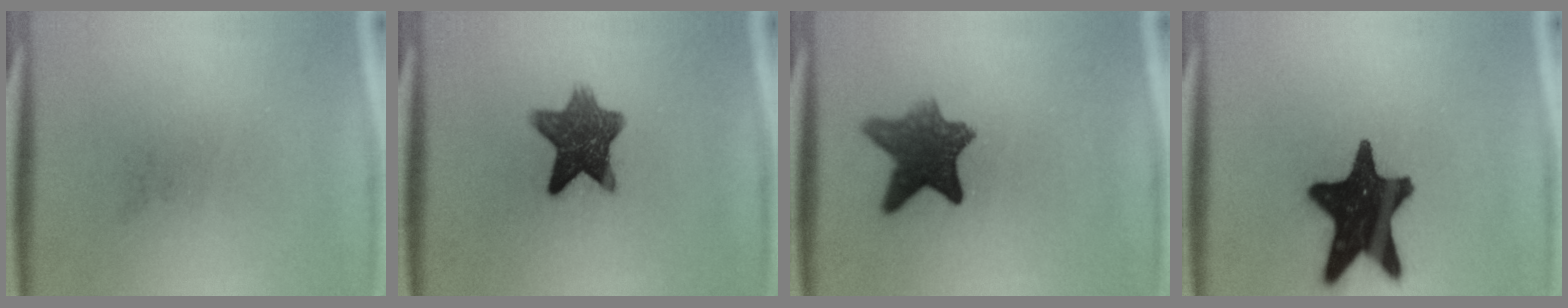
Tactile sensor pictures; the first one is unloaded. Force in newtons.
{"total": 9.4}
{"total": 8.3}
{"total": 19.1}